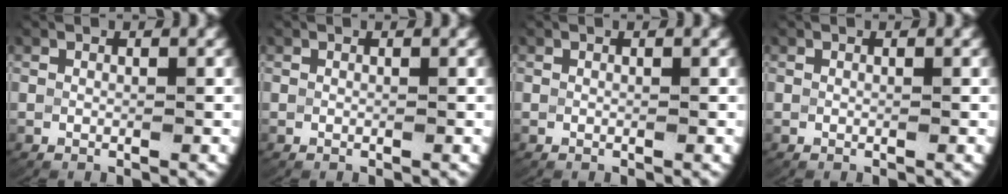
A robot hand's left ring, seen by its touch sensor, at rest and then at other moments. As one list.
[{"total": 0.0}, {"total": 0.0}, {"total": 0.0}]